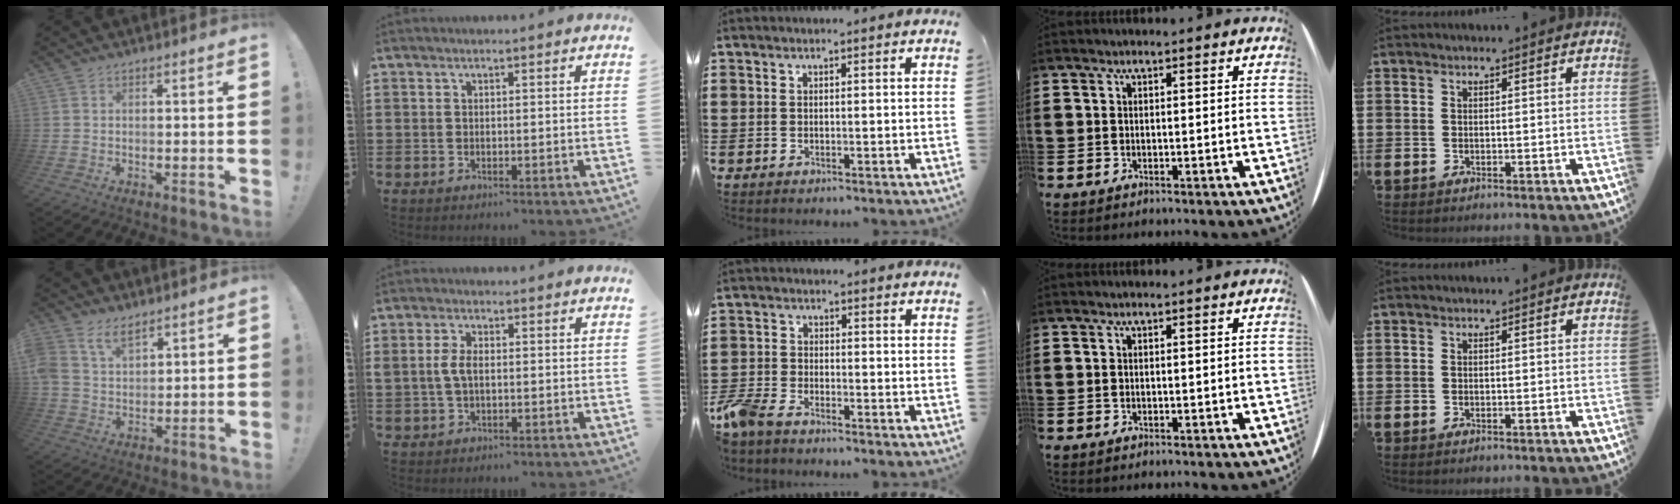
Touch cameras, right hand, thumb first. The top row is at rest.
{"thumb": {"total": 7.7, "force": [5.3, 4.2, 3.6], "torque": [-0.071, -0.020, 0.106]}, "index": {"total": 3.5, "force": [0.1, 1.9, 3.0], "torque": [-0.075, 0.001, -0.005]}, "middle": {"total": 4.2, "force": [-3.7, 1.1, 1.6], "torque": [-0.062, -0.008, -0.085]}}